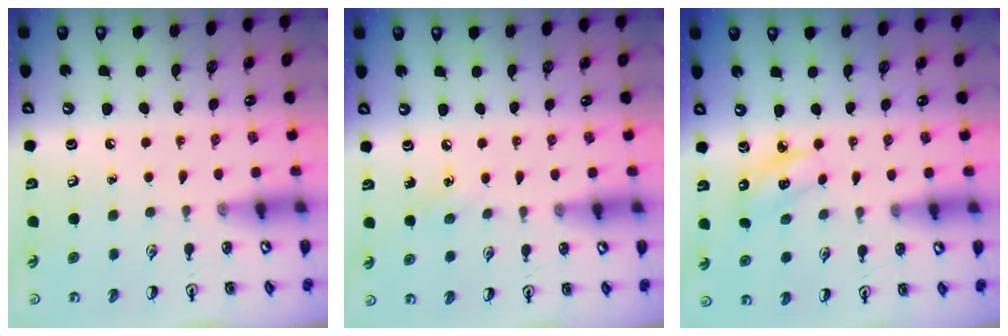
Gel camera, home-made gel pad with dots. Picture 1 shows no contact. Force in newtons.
{"total": 3.5, "press": 3.3, "slide": 1.2}
{"total": 3.3, "press": 3.2, "slide": 0.5}